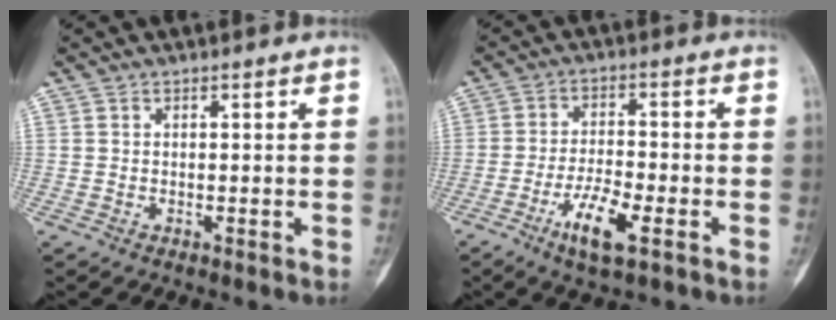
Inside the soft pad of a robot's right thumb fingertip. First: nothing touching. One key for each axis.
{"total": 7.9, "fx": -3.8, "fy": 2.0, "fz": 6.7, "tx": -0.132, "ty": 0.010, "tz": -0.067}